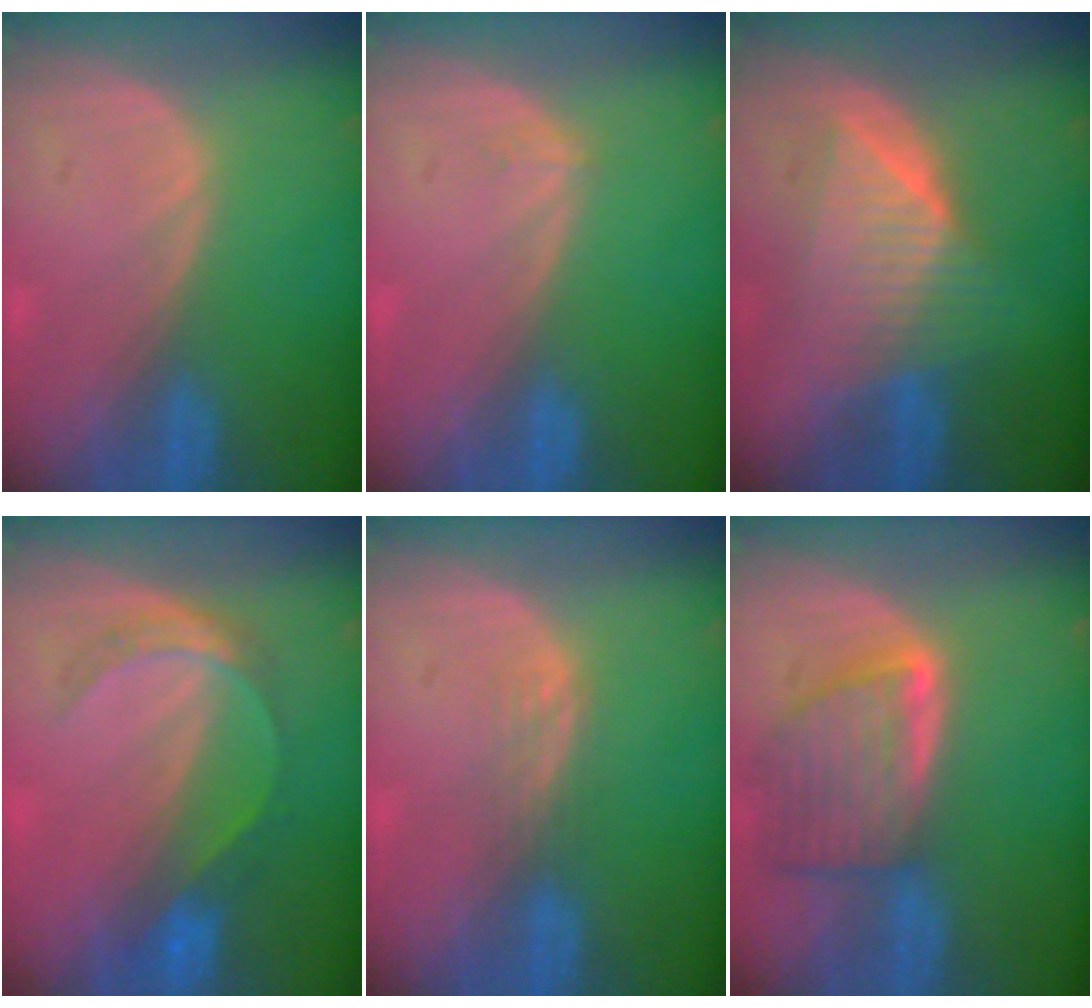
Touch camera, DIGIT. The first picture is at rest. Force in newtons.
{"total": 0.5, "press": 0.5, "slide": 0.2}
{"total": 7.2, "press": 7.2, "slide": 0.2}
{"total": 5.4, "press": 5.0, "slide": 2.1}
{"total": 1.9, "press": 1.9, "slide": 0.3}
{"total": 8.1, "press": 7.4, "slide": 3.3}